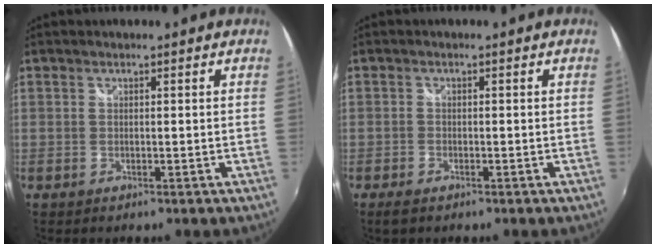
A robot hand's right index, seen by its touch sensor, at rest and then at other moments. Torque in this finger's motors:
{"motor_torque": [0.04, -0.06, 0.10, 0.01]}